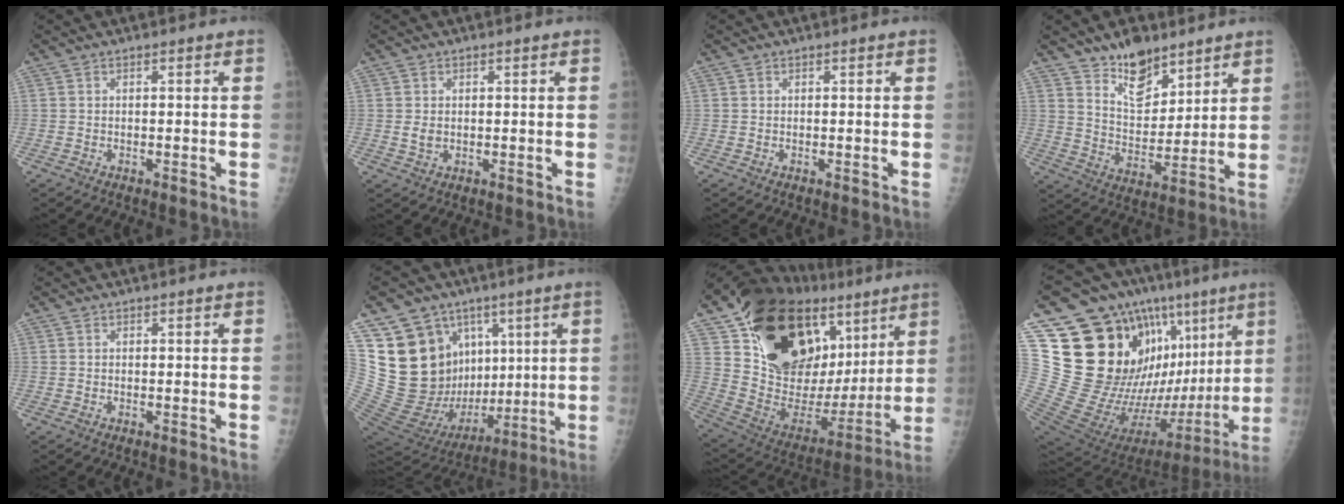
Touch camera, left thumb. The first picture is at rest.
{"total": 2.0, "force": [0.2, 1.7, 1.1], "torque": [-0.009, -0.001, 0.008]}
{"total": 0.0}
{"total": 10.9, "force": [8.1, 5.4, 5.0], "torque": [-0.048, -0.064, 0.149]}
{"total": 0.0}
{"total": 24.9, "force": [8.1, 18.4, 14.7], "torque": [-0.236, -0.012, 0.170]}
{"total": 33.6, "force": [15.7, 19.9, 22.1], "torque": [-0.315, -0.008, 0.277]}
{"total": 35.1, "force": [12.4, 14.0, 29.7], "torque": [-0.423, -0.016, 0.234]}